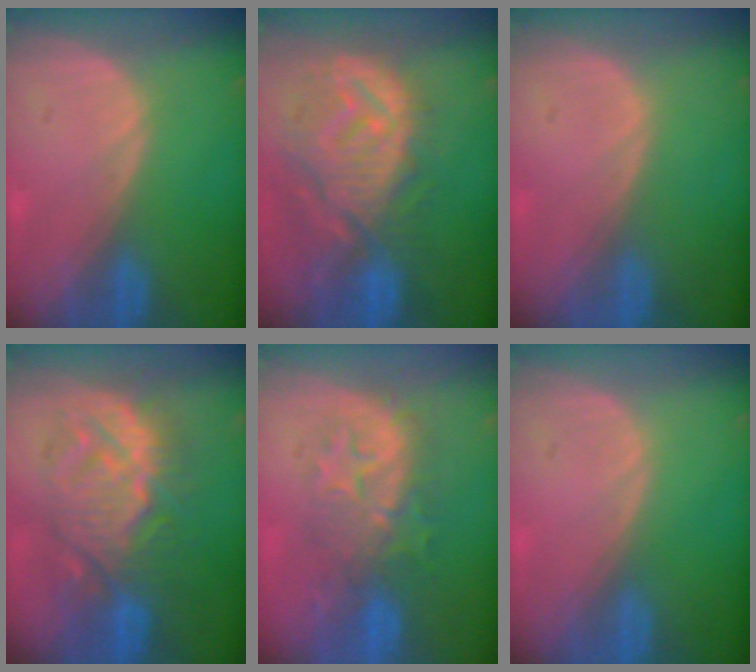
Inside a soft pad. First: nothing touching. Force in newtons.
{"total": 12.3, "press": 11.0, "slide": 5.4}
{"total": 0.0}
{"total": 10.3, "press": 10.3, "slide": 0.6}
{"total": 8.2, "press": 8.1, "slide": 1.1}
{"total": 0.0}